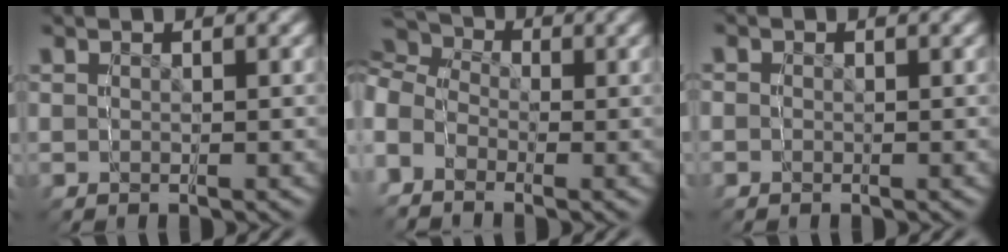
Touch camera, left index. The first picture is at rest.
{"total": 8.9, "force": [0.5, 6.1, 6.5], "torque": [-0.092, 0.017, -0.001]}
{"total": 0.7, "force": [-0.5, 0.4, -0.3], "torque": [0.006, -0.009, -0.006]}